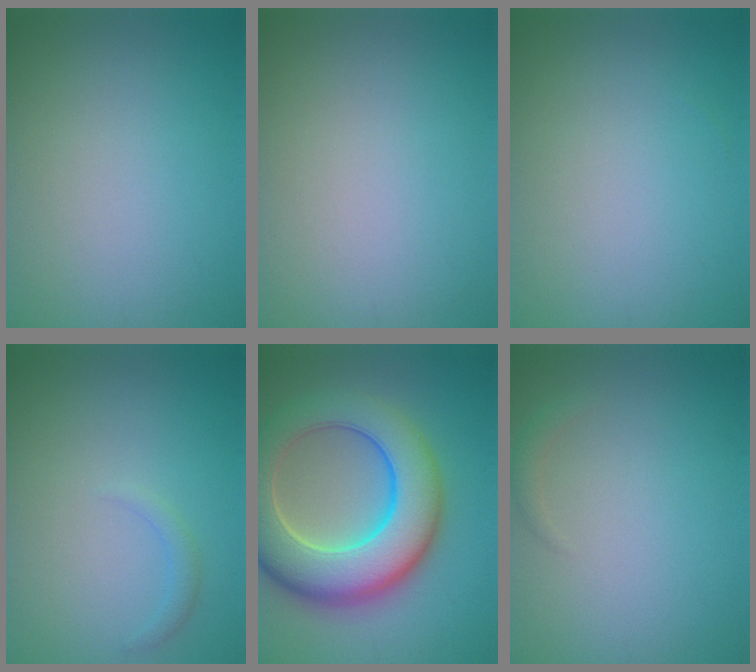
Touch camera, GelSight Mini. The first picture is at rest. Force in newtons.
{"total": 0.0}
{"total": 0.0}
{"total": 1.0, "press": 1.0, "slide": 0.0}
{"total": 11.9, "press": 11.9, "slide": 0.3}
{"total": 0.9, "press": 0.9, "slide": 0.1}